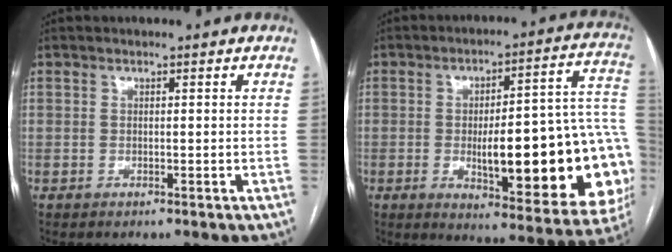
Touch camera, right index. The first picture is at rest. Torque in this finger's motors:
{"motor_torque": [1.44, -0.70, 0.54, 0.19]}